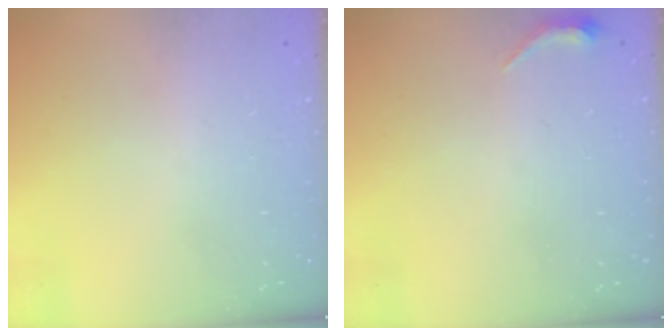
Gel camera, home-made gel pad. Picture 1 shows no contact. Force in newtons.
{"total": 3.5, "press": 3.4, "slide": 0.7}